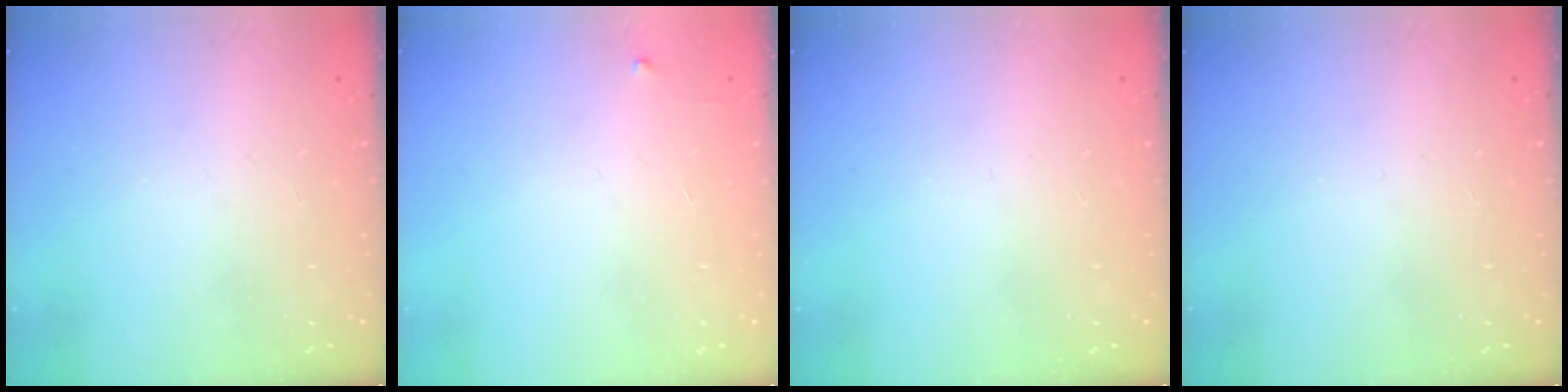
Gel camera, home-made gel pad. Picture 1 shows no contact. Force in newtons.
{"total": 2.6, "press": 2.6, "slide": 0.4}
{"total": 0.0}
{"total": 0.0}